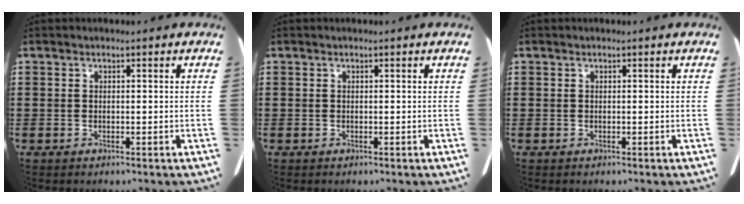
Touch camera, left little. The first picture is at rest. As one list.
[{"total": 0.0}, {"total": 0.0}]